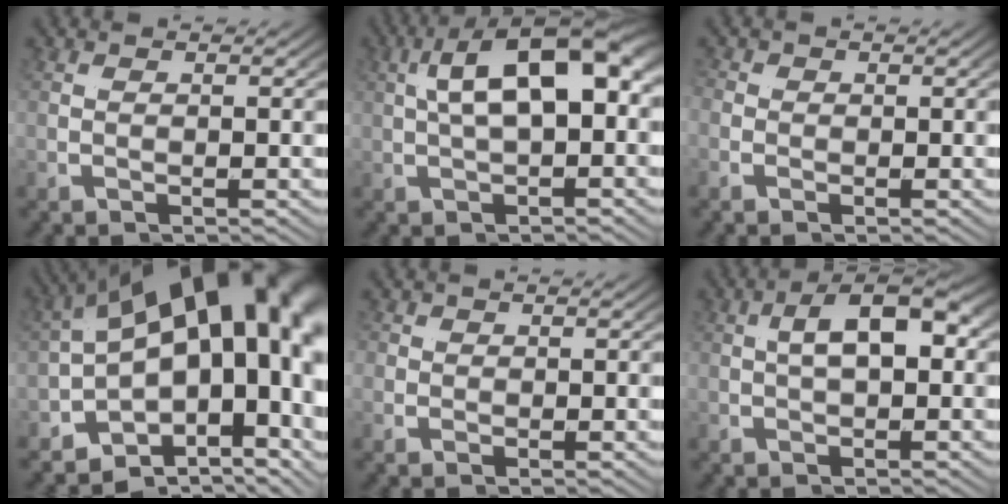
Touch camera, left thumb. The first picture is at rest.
{"total": 9.0, "force": [1.5, 4.4, 7.7], "torque": [-0.121, 0.018, 0.014]}
{"total": 1.7, "force": [-0.1, 1.6, -0.7], "torque": [-0.001, -0.011, 0.001]}
{"total": 14.2, "force": [1.1, 8.1, 11.7], "torque": [-0.160, 0.030, -0.002]}
{"total": 1.9, "force": [0.2, 1.8, -0.5], "torque": [0.000, -0.013, 0.012]}
{"total": 5.3, "force": [-0.1, 3.2, 4.2], "torque": [-0.068, 0.000, -0.004]}